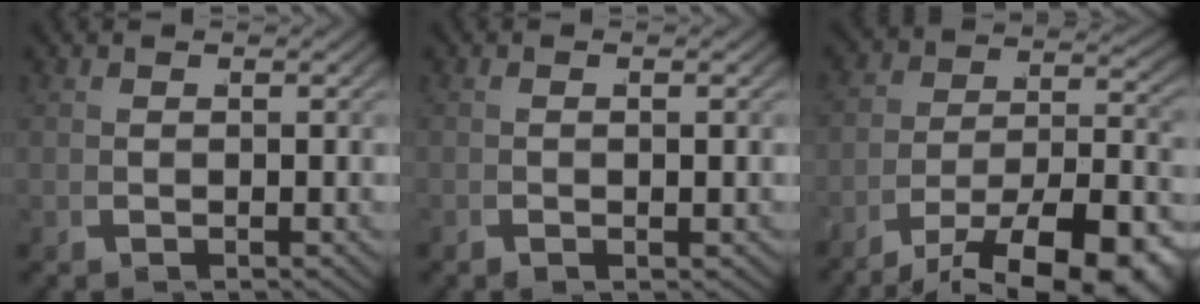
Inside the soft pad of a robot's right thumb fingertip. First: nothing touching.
{"total": 0.8, "force": [-0.5, 0.2, 0.6], "torque": [-0.010, 0.006, -0.013]}
{"total": 10.8, "force": [-6.1, 5.6, 6.9], "torque": [-0.082, -0.032, -0.084]}